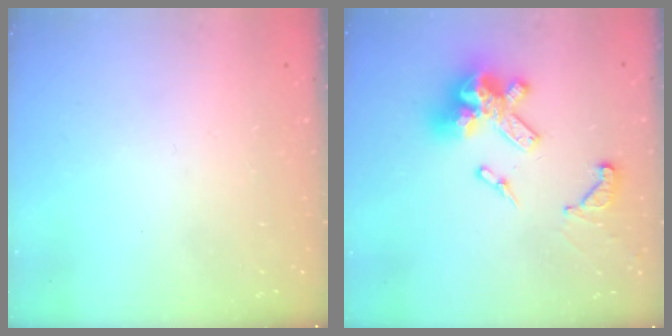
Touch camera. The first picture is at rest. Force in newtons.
{"total": 16.7, "press": 16.6, "slide": 1.8}